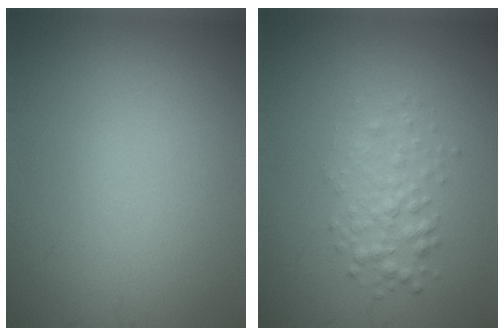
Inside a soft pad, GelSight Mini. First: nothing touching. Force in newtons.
{"total": 2.1, "press": 2.1, "slide": 0.0}